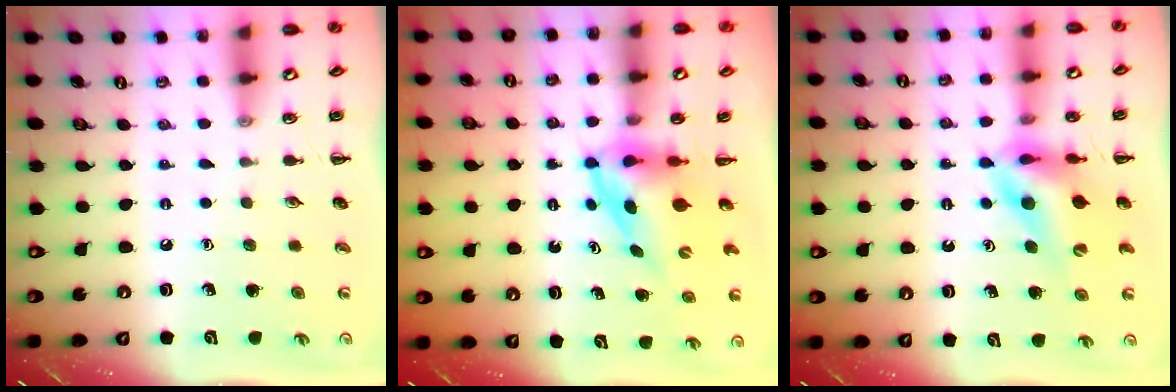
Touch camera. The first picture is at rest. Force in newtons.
{"total": 3.7, "press": 3.7, "slide": 0.6}
{"total": 10.9, "press": 10.3, "slide": 3.5}